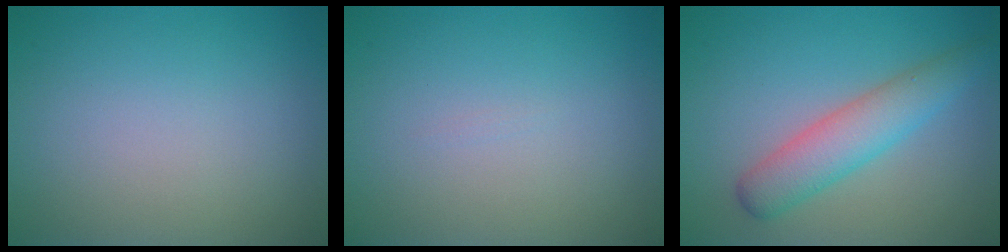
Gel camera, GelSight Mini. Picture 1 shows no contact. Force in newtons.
{"total": 0.0}
{"total": 4.1, "press": 4.1, "slide": 0.2}